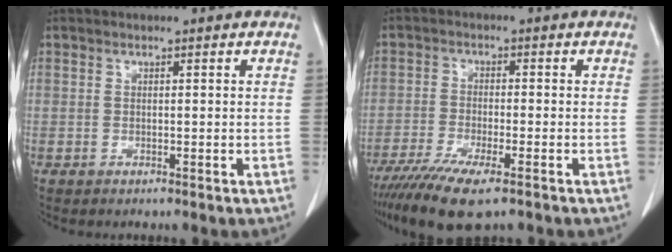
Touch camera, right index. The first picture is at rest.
{"total": 9.5, "force": [-6.6, 1.5, 6.7], "torque": [-0.114, -0.022, -0.109]}